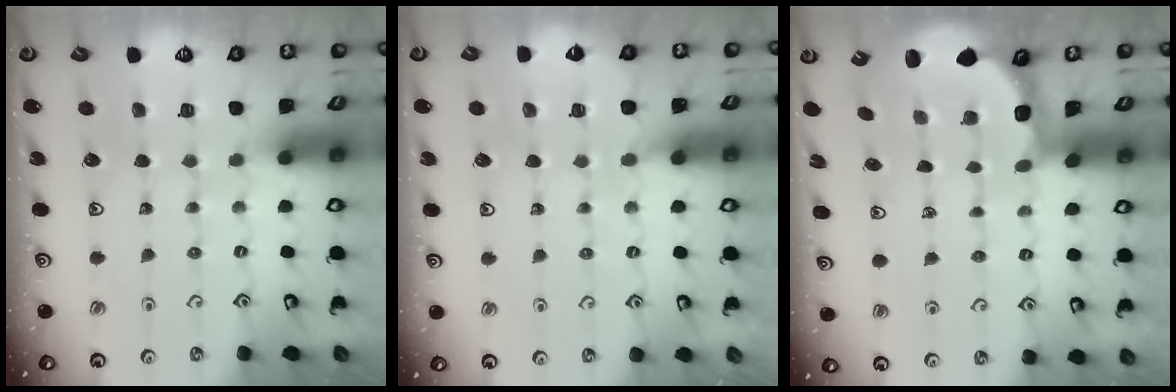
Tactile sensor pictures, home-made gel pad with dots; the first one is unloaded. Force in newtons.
{"total": 3.4, "press": 3.4, "slide": 0.4}
{"total": 2.8, "press": 2.3, "slide": 1.7}